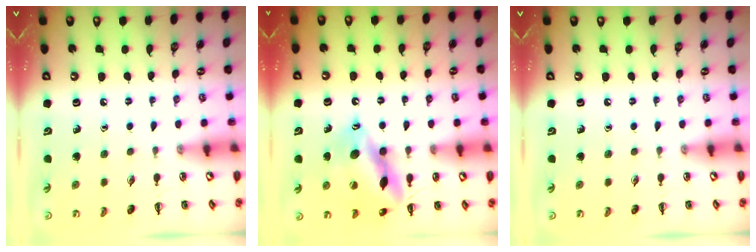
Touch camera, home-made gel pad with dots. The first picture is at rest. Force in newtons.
{"total": 14.7, "press": 14.6, "slide": 2.3}
{"total": 0.0}